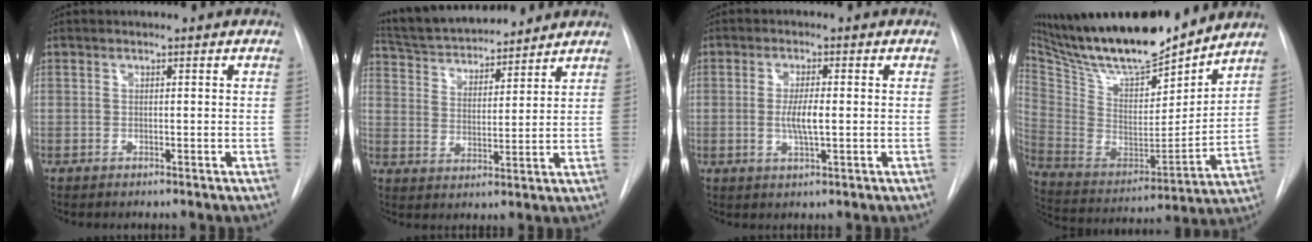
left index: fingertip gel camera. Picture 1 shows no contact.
{"total": 15.1, "force": [13.8, 3.0, 5.2], "torque": [-0.088, 0.022, 0.232]}
{"total": 4.0, "force": [-0.4, 0.6, 3.9], "torque": [-0.076, -0.007, -0.006]}
{"total": 24.3, "force": [21.3, 4.8, 10.7], "torque": [-0.208, -0.017, 0.358]}